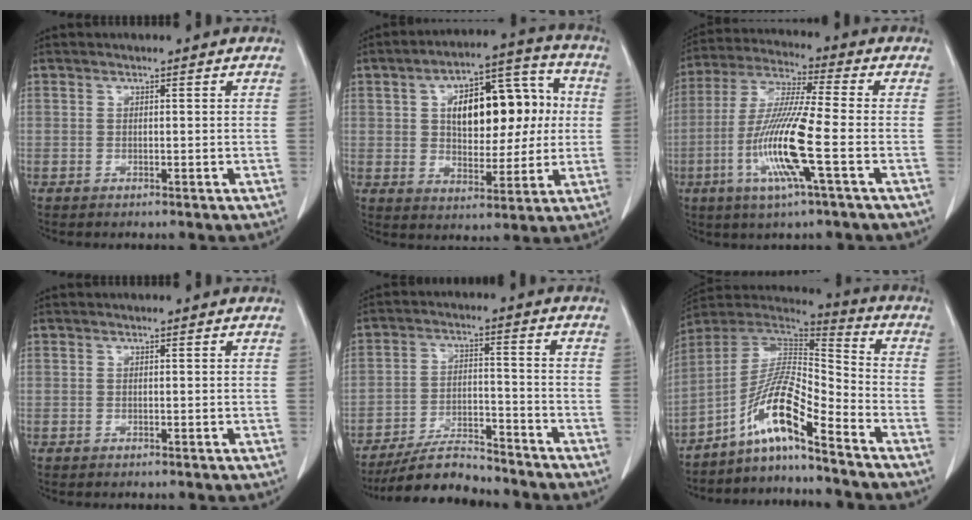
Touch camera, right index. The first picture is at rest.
{"total": 16.2, "force": [2.5, 8.0, 13.8], "torque": [-0.216, 0.040, 0.045]}
{"total": 13.3, "force": [-3.9, -0.2, 12.7], "torque": [-0.263, -0.012, -0.083]}
{"total": 0.0}
{"total": 9.7, "force": [-9.0, 1.5, 3.2], "torque": [-0.054, -0.008, -0.159]}
{"total": 11.3, "force": [-7.7, 0.4, 8.2], "torque": [-0.153, 0.015, -0.144]}